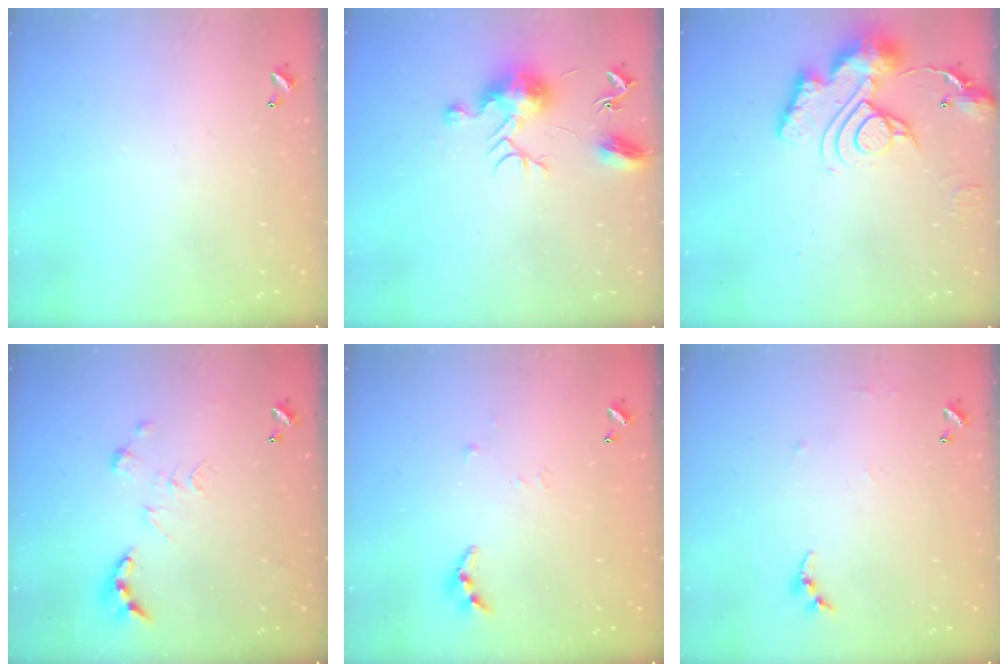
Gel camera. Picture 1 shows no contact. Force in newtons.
{"total": 12.0, "press": 12.0, "slide": 0.5}
{"total": 15.0, "press": 14.9, "slide": 1.6}
{"total": 0.0}
{"total": 3.3, "press": 3.3, "slide": 0.4}
{"total": 4.5, "press": 4.5, "slide": 0.5}